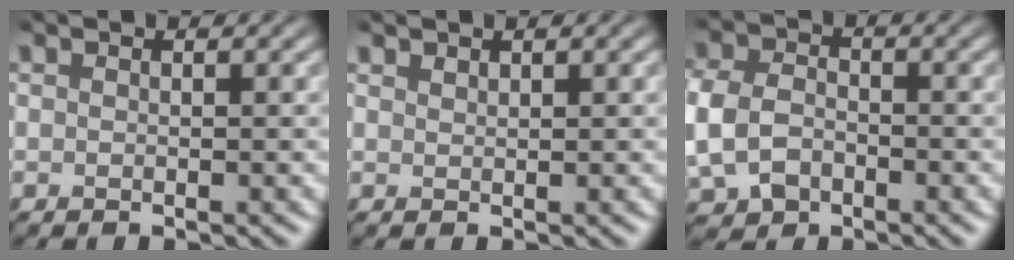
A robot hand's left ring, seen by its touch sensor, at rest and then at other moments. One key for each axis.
{"total": 0.7, "fx": 0.6, "fy": 0.2, "fz": 0.1, "tx": -0.002, "ty": -0.001, "tz": 0.015}
{"total": 4.9, "fx": -1.4, "fy": 3.8, "fz": 2.8, "tx": -0.072, "ty": -0.008, "tz": -0.033}